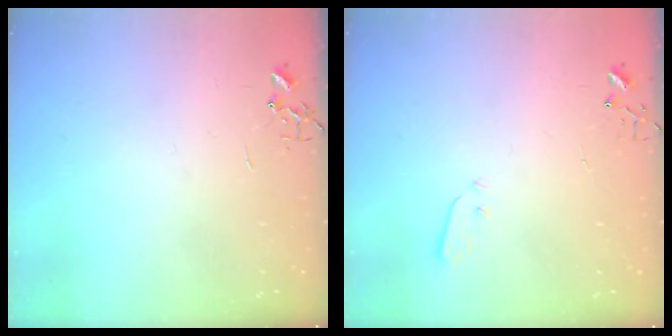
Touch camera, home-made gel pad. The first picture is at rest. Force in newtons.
{"total": 2.9, "press": 2.9, "slide": 0.1}